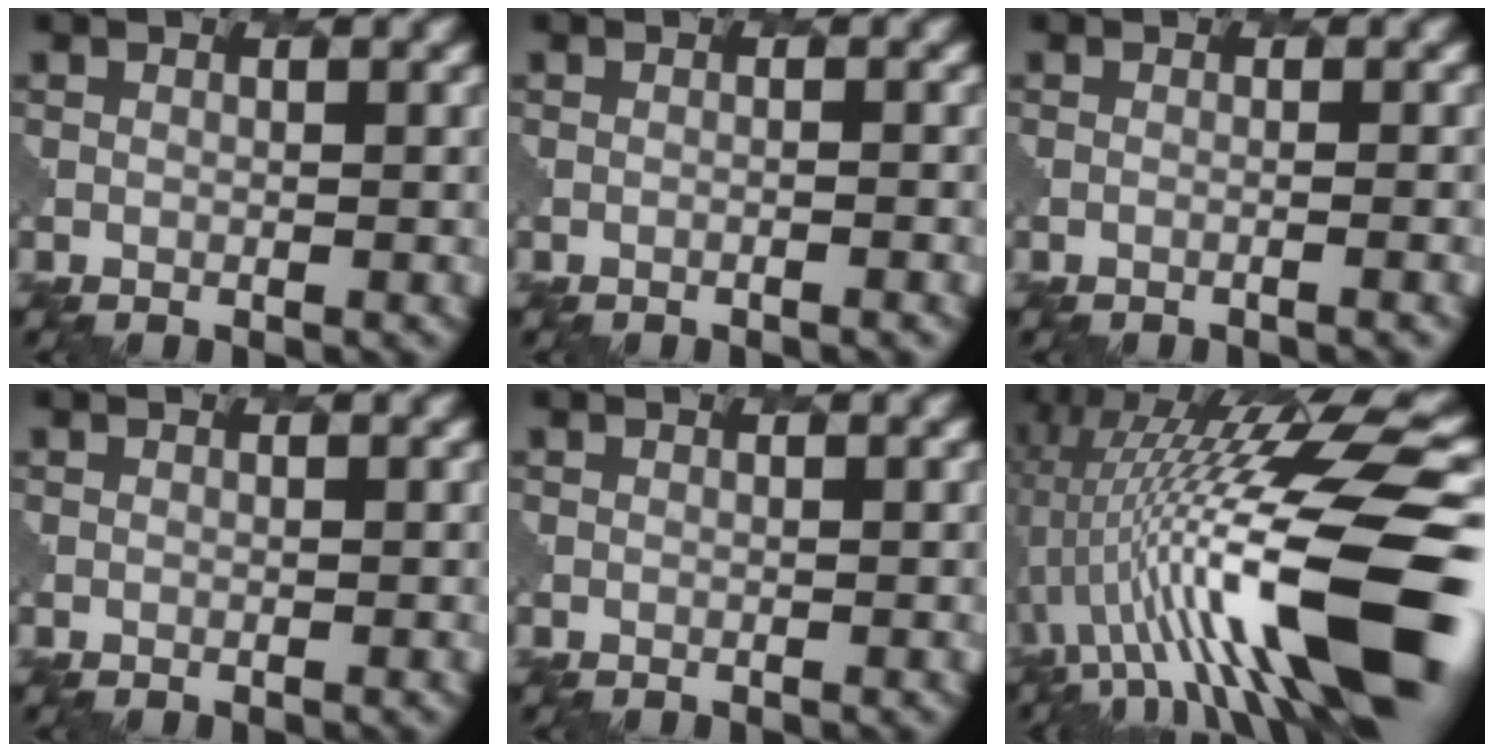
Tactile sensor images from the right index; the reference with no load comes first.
{"total": 0.6, "force": [-0.3, 0.2, 0.4], "torque": [0.000, 0.003, -0.015]}
{"total": 1.1, "force": [-0.3, 0.4, 1.0], "torque": [-0.003, 0.003, -0.020]}
{"total": 0.0}
{"total": 0.0}
{"total": 15.6, "force": [-1.9, 3.8, 15.0], "torque": [-0.260, 0.026, -0.029]}